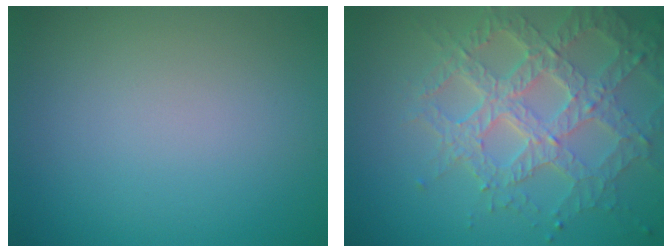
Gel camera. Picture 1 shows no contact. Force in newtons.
{"total": 7.1, "press": 5.2, "slide": 4.8}